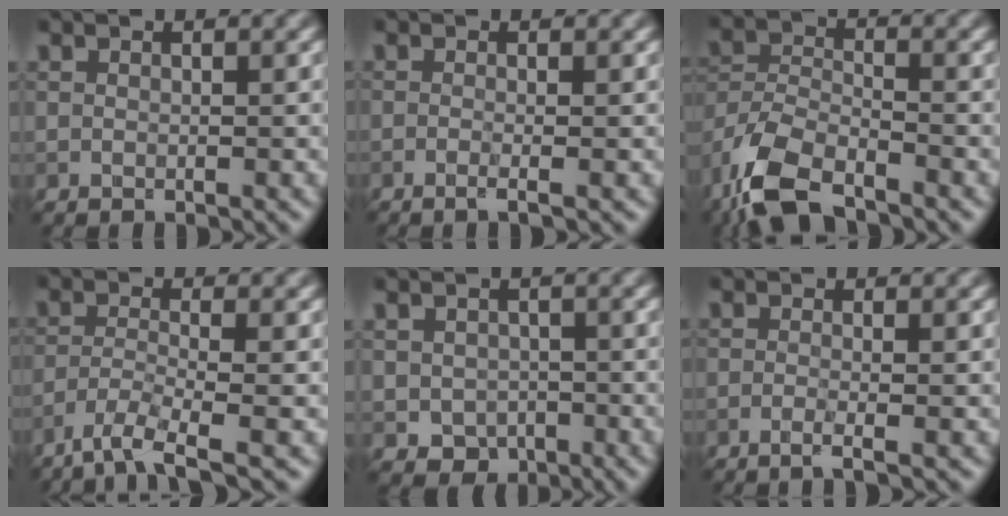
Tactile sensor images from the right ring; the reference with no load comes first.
{"total": 1.4, "force": [-0.4, 0.4, 1.3], "torque": [-0.011, -0.005, -0.017]}
{"total": 7.8, "force": [-5.6, 3.1, 4.4], "torque": [-0.088, -0.006, -0.121]}
{"total": 4.5, "force": [-3.3, 0.7, 3.0], "torque": [-0.052, -0.007, -0.070]}
{"total": 2.7, "force": [-0.7, 2.3, 1.2], "torque": [-0.016, -0.006, -0.014]}
{"total": 1.6, "force": [-0.8, 0.3, 1.4], "torque": [-0.016, -0.001, -0.024]}